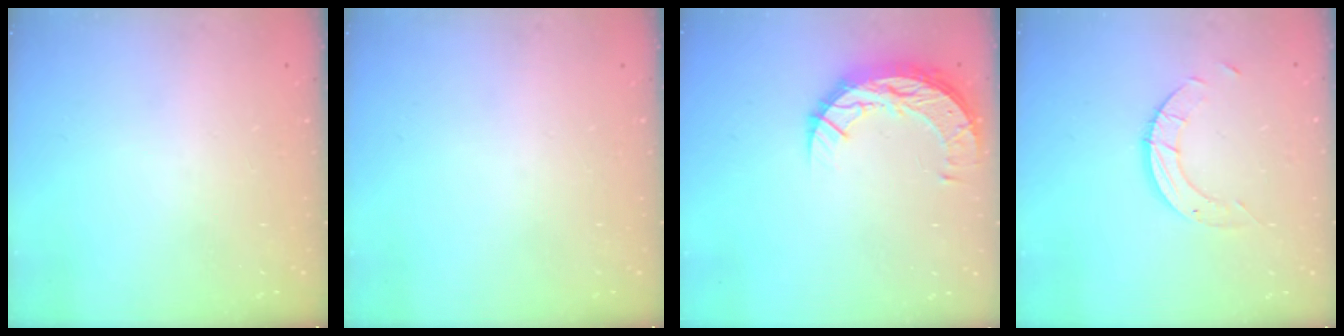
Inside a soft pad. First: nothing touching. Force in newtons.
{"total": 0.0}
{"total": 10.3, "press": 10.2, "slide": 0.7}
{"total": 5.6, "press": 5.6, "slide": 0.1}